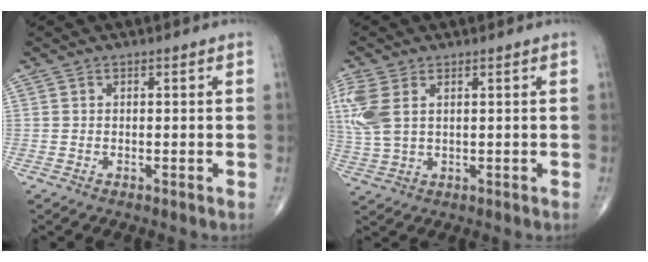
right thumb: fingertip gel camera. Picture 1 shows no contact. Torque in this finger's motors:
{"motor_torque": [0.11, 0.20, 0.77, 0.42, 0.10]}